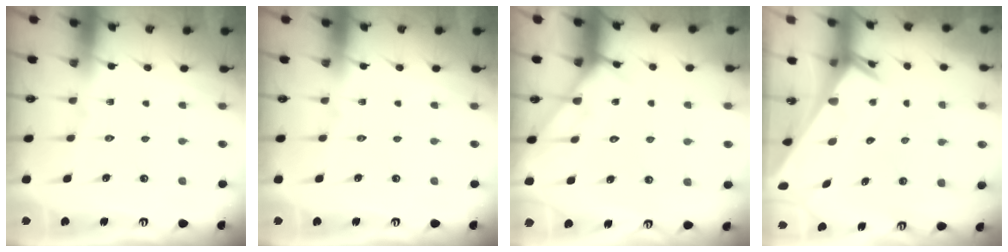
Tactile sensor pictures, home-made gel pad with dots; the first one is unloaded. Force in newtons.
{"total": 0.0}
{"total": 5.5, "press": 5.5, "slide": 0.6}
{"total": 2.5, "press": 2.5, "slide": 0.2}